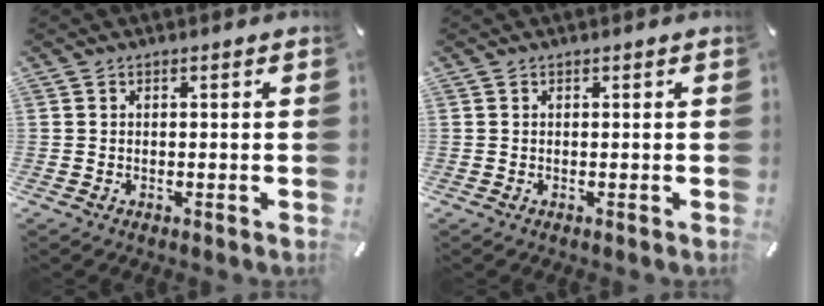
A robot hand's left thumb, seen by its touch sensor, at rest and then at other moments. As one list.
[{"total": 0.0}]